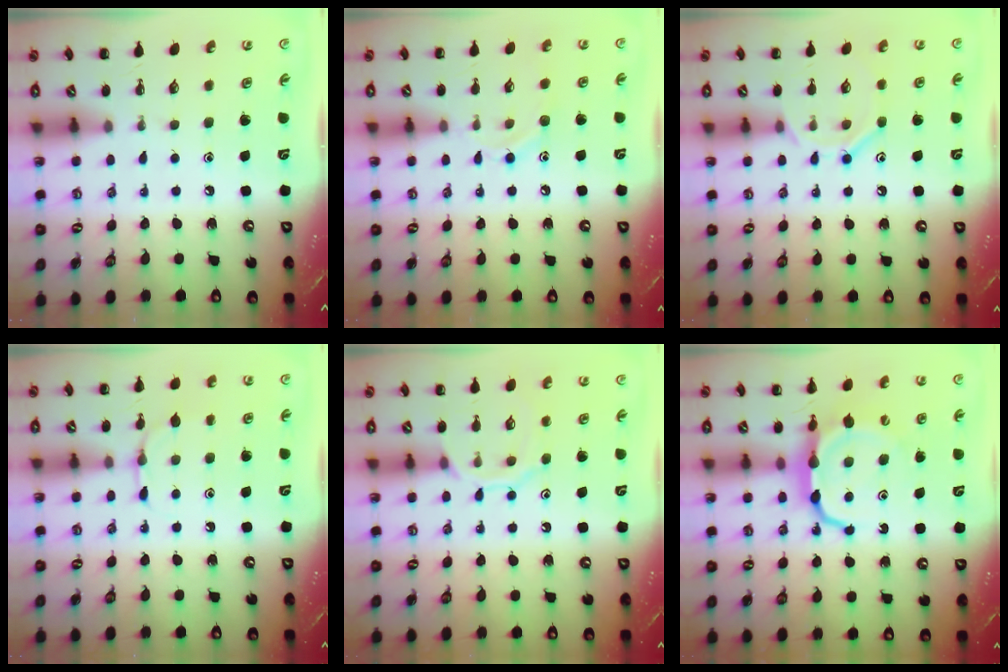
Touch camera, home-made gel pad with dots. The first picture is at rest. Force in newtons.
{"total": 7.5, "press": 7.4, "slide": 1.2}
{"total": 10.8, "press": 10.7, "slide": 0.6}
{"total": 5.2, "press": 5.0, "slide": 1.5}
{"total": 9.5, "press": 9.5, "slide": 0.6}
{"total": 8.8, "press": 8.7, "slide": 1.3}